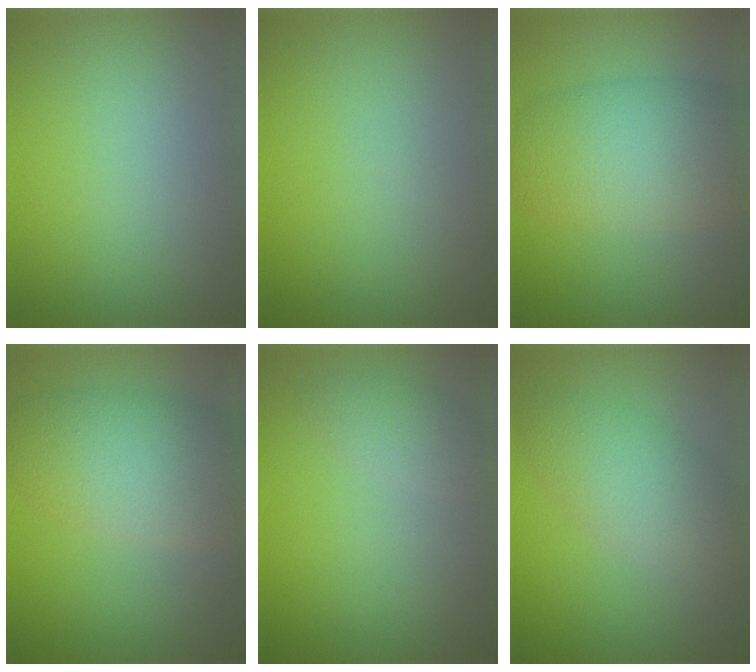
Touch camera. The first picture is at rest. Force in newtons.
{"total": 0.0}
{"total": 7.9, "press": 7.9, "slide": 0.2}
{"total": 7.0, "press": 7.0, "slide": 0.2}
{"total": 1.8, "press": 1.8, "slide": 0.1}
{"total": 4.8, "press": 4.8, "slide": 0.2}